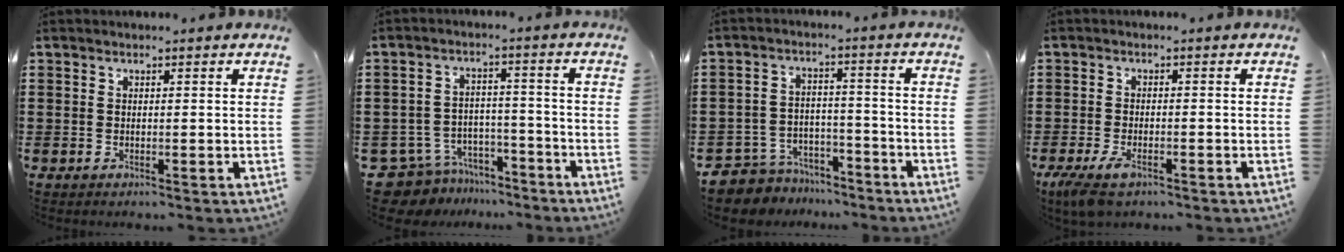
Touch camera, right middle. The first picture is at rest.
{"total": 7.0, "force": [-6.6, 2.1, 0.9], "torque": [-0.041, 0.013, -0.138]}
{"total": 6.2, "force": [-6.1, 1.4, 0.1], "torque": [-0.016, 0.010, -0.127]}
{"total": 3.4, "force": [-2.4, 0.9, 2.3], "torque": [-0.067, -0.011, -0.053]}